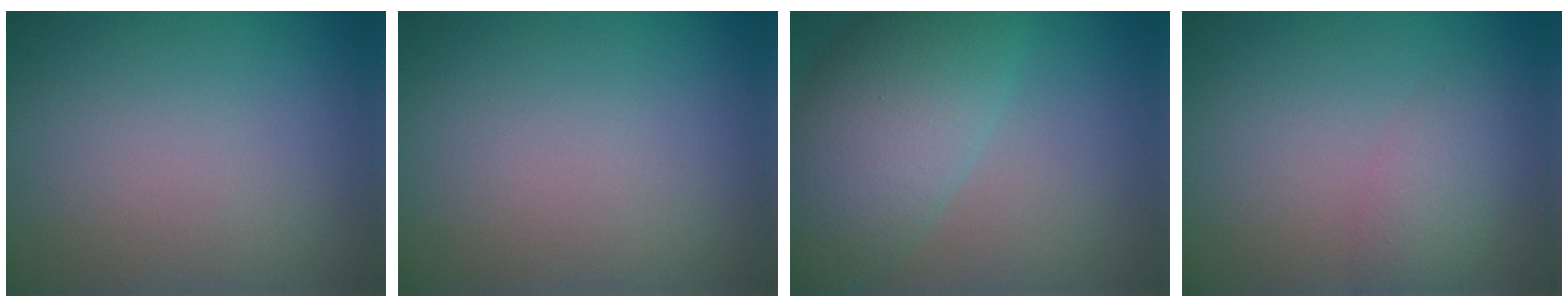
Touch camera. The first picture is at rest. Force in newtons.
{"total": 0.0}
{"total": 8.1, "press": 8.1, "slide": 0.3}
{"total": 2.1, "press": 2.1, "slide": 0.1}